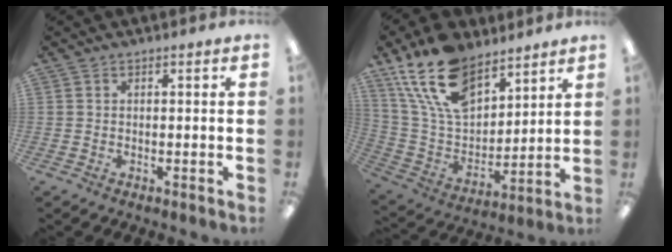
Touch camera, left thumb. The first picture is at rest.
{"total": 19.4, "force": [12.7, 10.4, 10.3], "torque": [-0.212, -0.054, 0.234]}